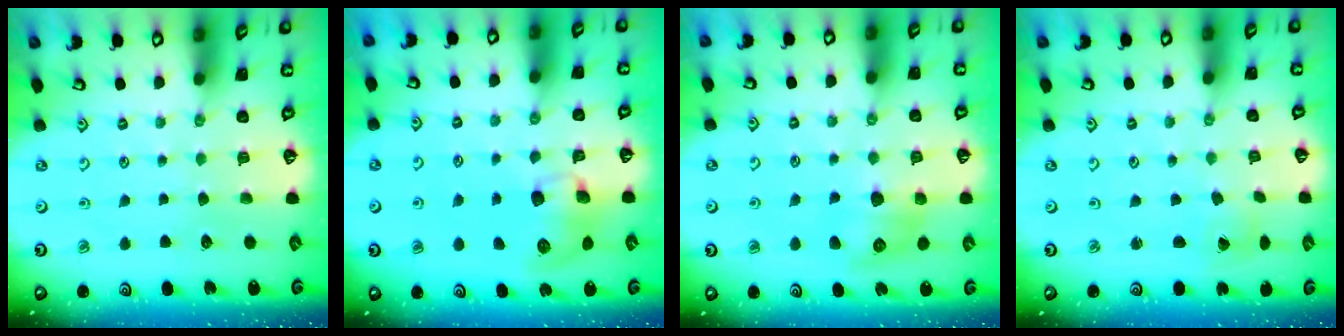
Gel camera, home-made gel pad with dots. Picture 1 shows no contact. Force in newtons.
{"total": 9.4, "press": 9.3, "slide": 1.1}
{"total": 9.8, "press": 9.8, "slide": 0.4}
{"total": 2.1, "press": 2.1, "slide": 0.1}